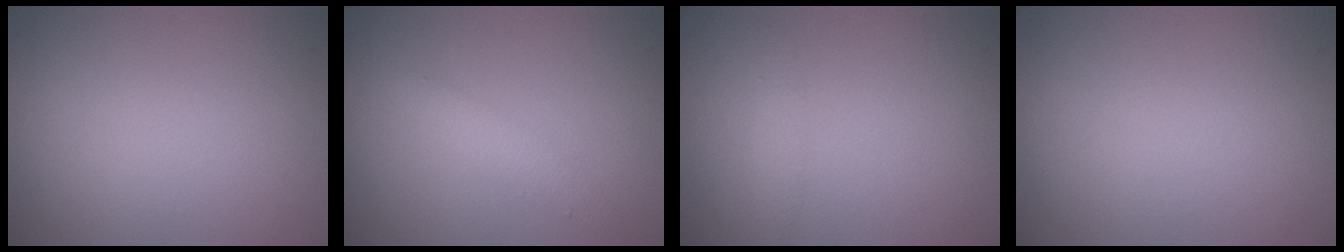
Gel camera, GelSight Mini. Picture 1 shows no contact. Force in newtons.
{"total": 1.8, "press": 1.8, "slide": 0.1}
{"total": 1.0, "press": 1.0, "slide": 0.0}
{"total": 0.0}